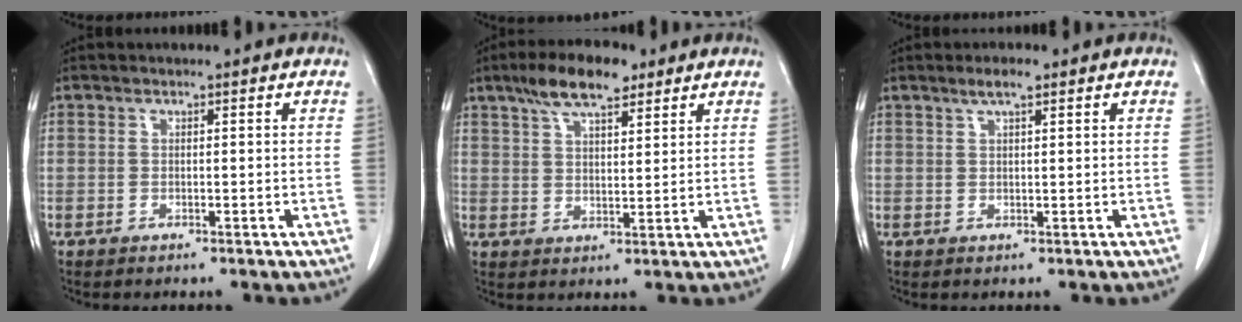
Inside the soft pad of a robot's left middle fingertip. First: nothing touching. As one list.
[{"total": 8.3, "force": [5.7, 2.7, 5.4], "torque": [-0.101, 0.013, 0.101]}, {"total": 2.4, "force": [1.6, 0.3, 1.7], "torque": [-0.037, 0.003, 0.029]}]